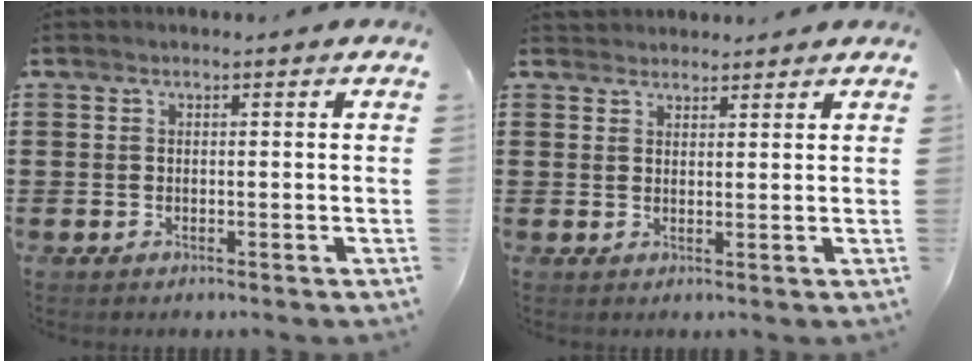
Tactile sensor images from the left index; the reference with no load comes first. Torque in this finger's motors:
{"motor_torque": [0.90, -0.85, 0.39, 0.09]}